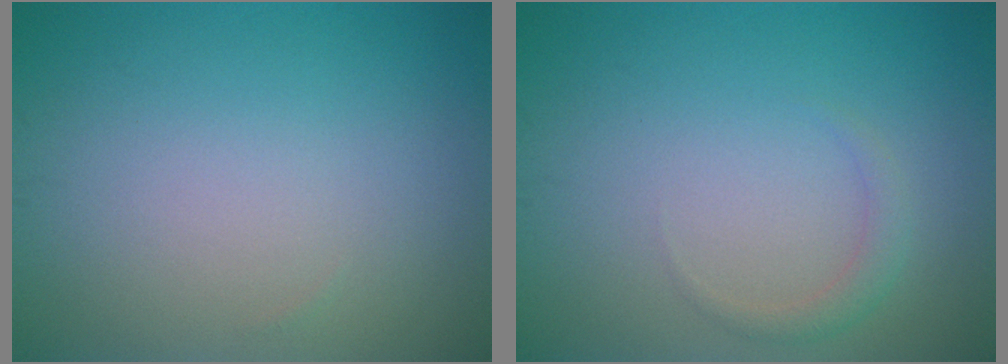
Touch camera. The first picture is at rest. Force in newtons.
{"total": 1.2, "press": 1.2, "slide": 0.0}